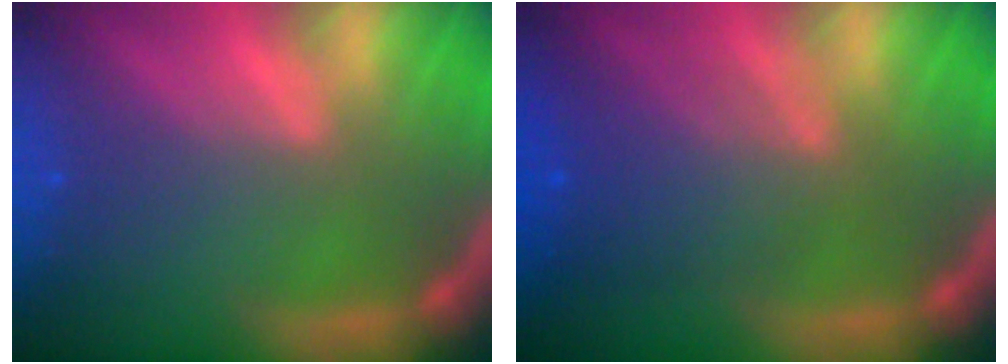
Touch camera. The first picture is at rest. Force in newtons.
{"total": 5.6}